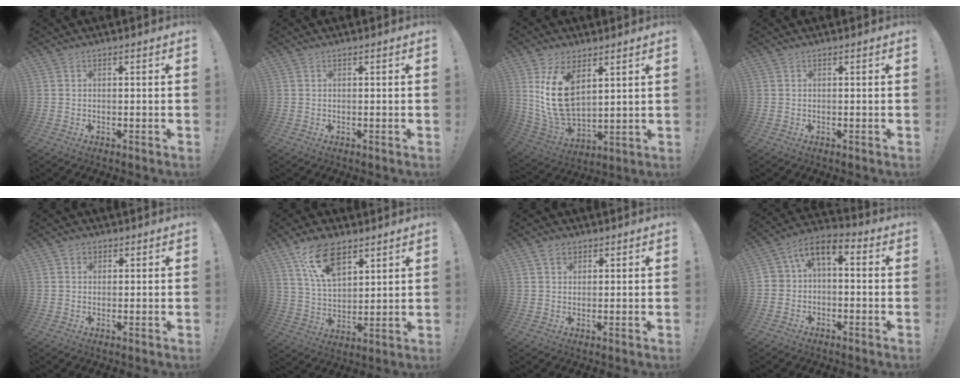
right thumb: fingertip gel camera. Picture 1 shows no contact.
{"total": 0.0}
{"total": 14.8, "force": [5.7, 9.0, 10.3], "torque": [-0.210, -0.033, 0.107]}
{"total": 0.0}
{"total": 1.7, "force": [0.7, 1.5, 0.5], "torque": [-0.011, 0.002, 0.011]}
{"total": 14.3, "force": [9.0, 7.2, 8.6], "torque": [-0.146, -0.035, 0.168]}
{"total": 3.1, "force": [1.6, 2.3, 1.4], "torque": [-0.025, 0.000, 0.030]}
{"total": 5.7, "force": [-0.9, 4.0, 4.0], "torque": [-0.077, 0.014, -0.013]}